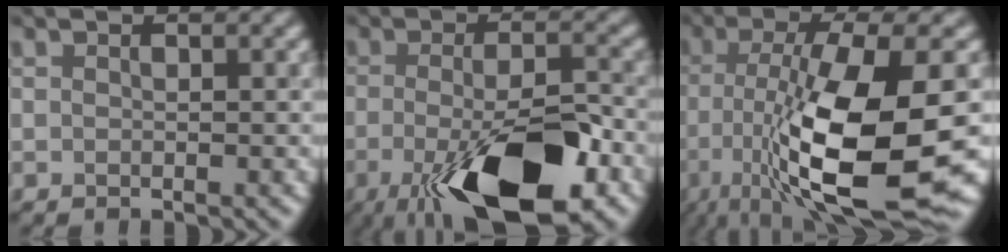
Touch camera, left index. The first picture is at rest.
{"total": 12.3, "force": [-5.9, 4.0, 10.0], "torque": [-0.170, -0.020, -0.089]}
{"total": 13.4, "force": [-4.1, 3.9, 12.2], "torque": [-0.217, -0.023, -0.050]}